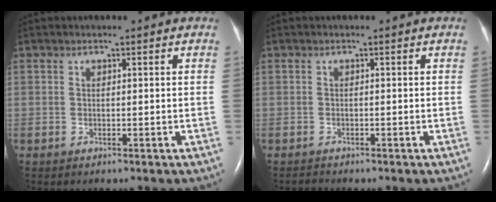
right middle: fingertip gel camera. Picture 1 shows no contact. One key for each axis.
{"total": 0.6, "fx": -0.6, "fy": 0.0, "fz": -0.2, "tx": -0.003, "ty": -0.005, "tz": -0.010}